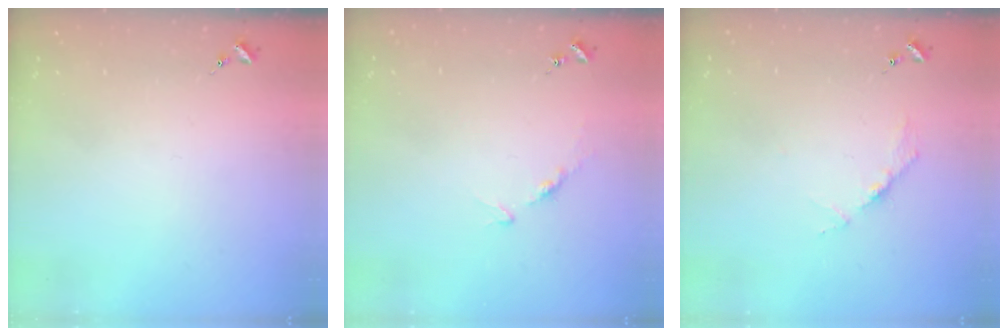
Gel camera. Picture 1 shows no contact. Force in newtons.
{"total": 4.9, "press": 4.8, "slide": 0.6}
{"total": 3.6, "press": 3.6, "slide": 0.4}